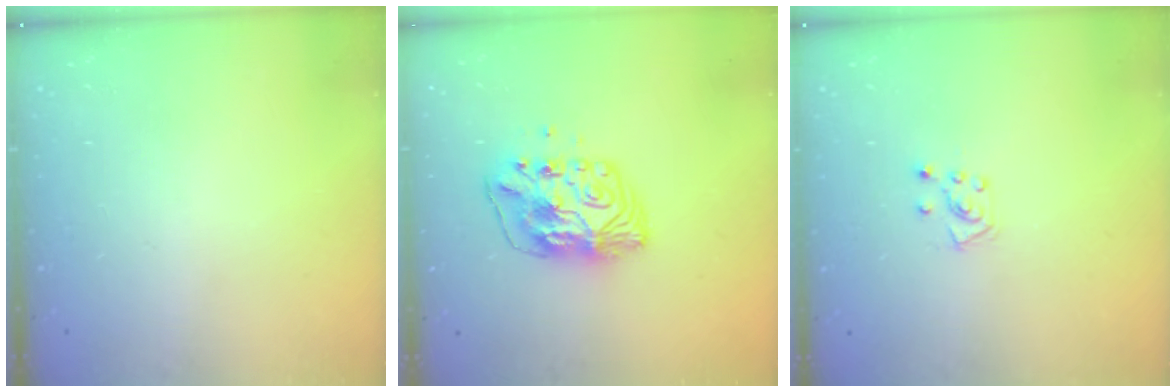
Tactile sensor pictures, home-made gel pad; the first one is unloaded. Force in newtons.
{"total": 10.4, "press": 10.4, "slide": 1.1}
{"total": 6.2, "press": 6.1, "slide": 0.6}